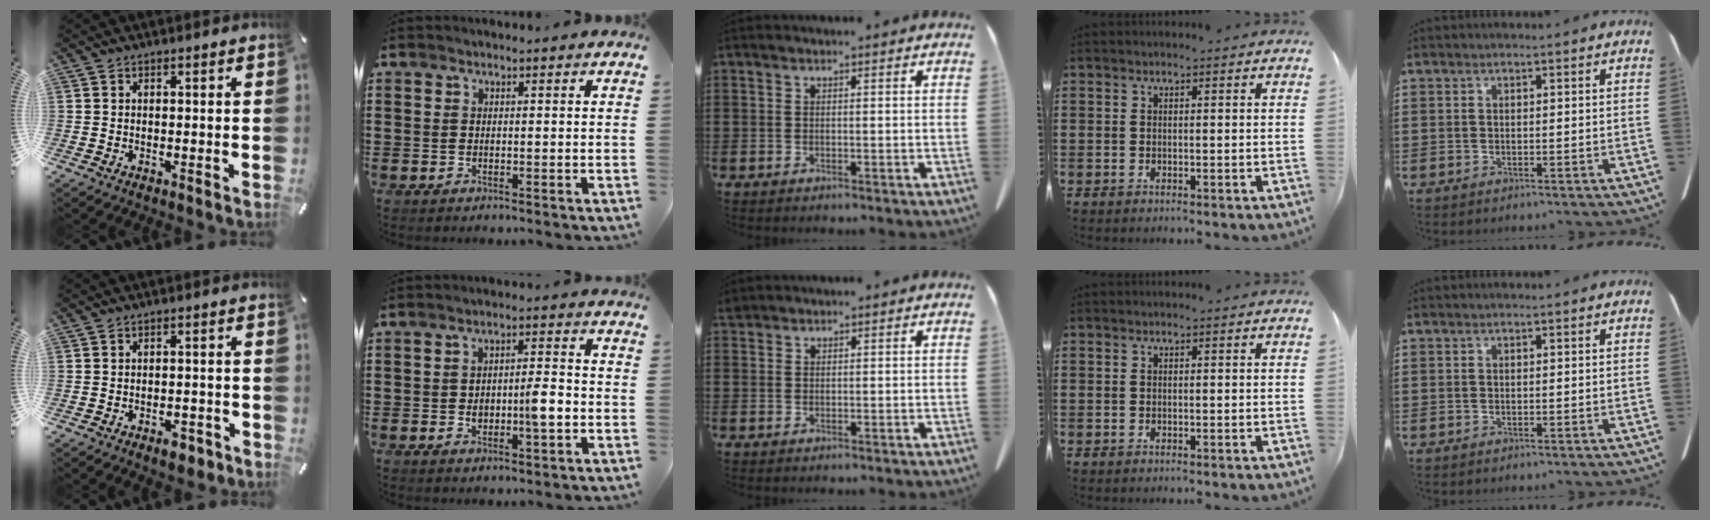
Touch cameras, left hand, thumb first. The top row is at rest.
{"thumb": {"total": 4.3, "force": [-3.0, 2.2, 2.2], "torque": [-0.031, 0.018, -0.052]}, "index": {"total": 5.3, "force": [-1.0, 1.9, 4.9], "torque": [-0.069, 0.001, -0.021]}, "middle": {"total": 1.1, "force": [1.0, 0.4, 0.2], "torque": [-0.008, 0.001, 0.019]}}